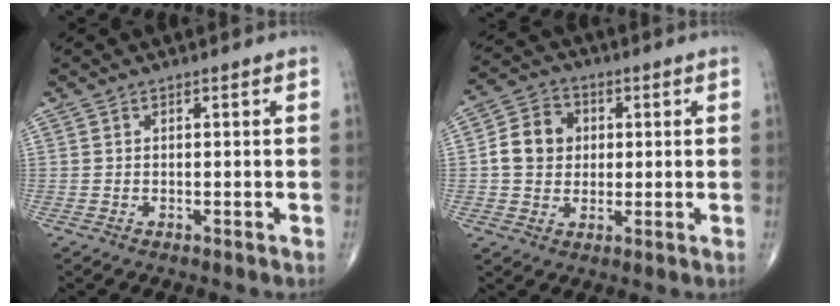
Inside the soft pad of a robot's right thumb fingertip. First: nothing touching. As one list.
[{"total": 8.9, "force": [0.7, 7.5, 4.6], "torque": [-0.059, 0.011, 0.004]}]